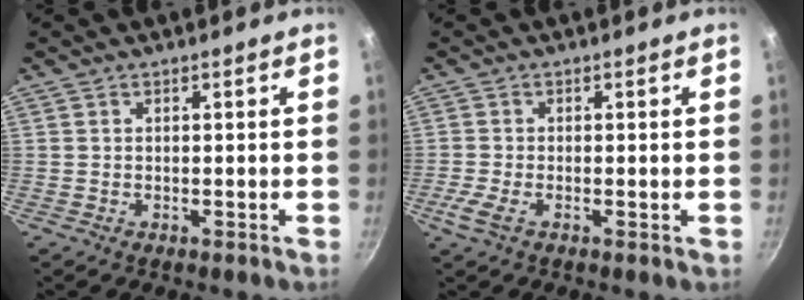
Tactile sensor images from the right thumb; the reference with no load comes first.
{"total": 2.9, "force": [-1.1, 1.0, 2.4], "torque": [-0.057, -0.002, -0.028]}